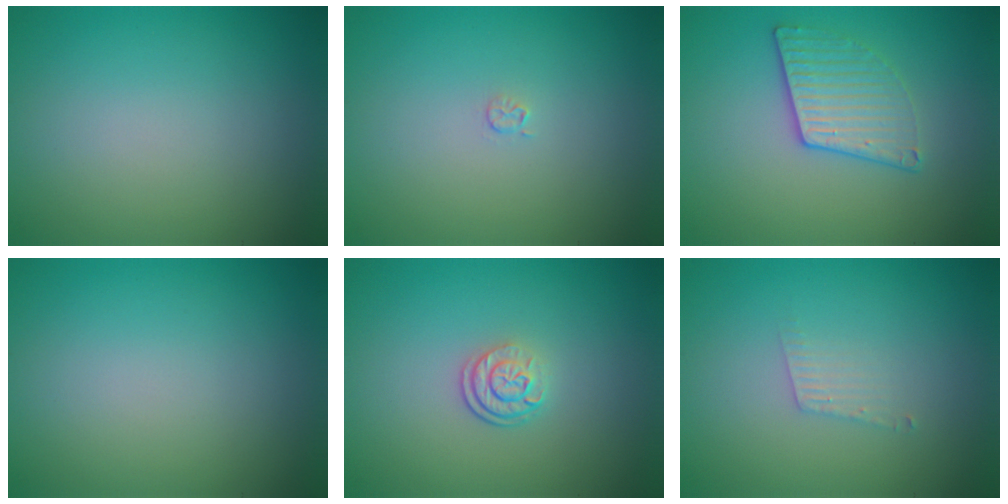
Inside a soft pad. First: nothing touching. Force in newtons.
{"total": 0.6, "press": 0.3, "slide": 0.6}
{"total": 3.1, "press": 2.9, "slide": 1.1}
{"total": 0.0}
{"total": 2.6, "press": 1.9, "slide": 1.8}
{"total": 1.3, "press": 1.3, "slide": 0.1}